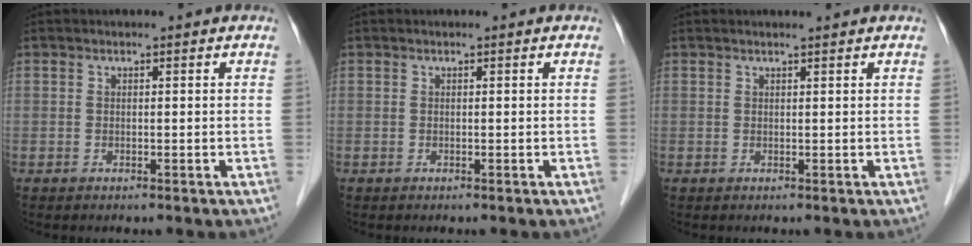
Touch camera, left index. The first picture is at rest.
{"total": 0.0}
{"total": 1.1, "force": [1.0, -0.2, 0.5], "torque": [-0.008, 0.004, 0.015]}